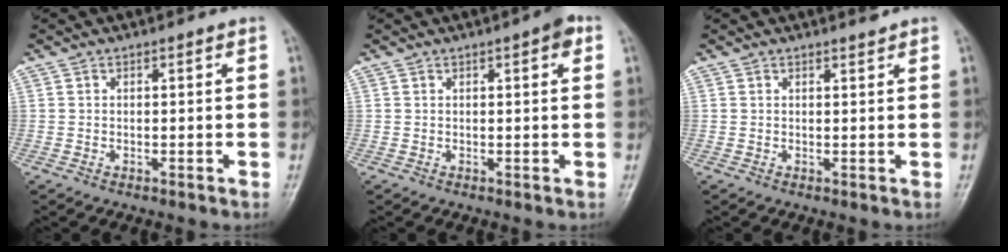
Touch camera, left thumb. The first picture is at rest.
{"total": 2.5, "force": [1.0, 0.6, 2.2], "torque": [-0.022, 0.002, 0.011]}
{"total": 1.0, "force": [1.0, 0.1, 0.4], "torque": [-0.005, -0.007, 0.014]}